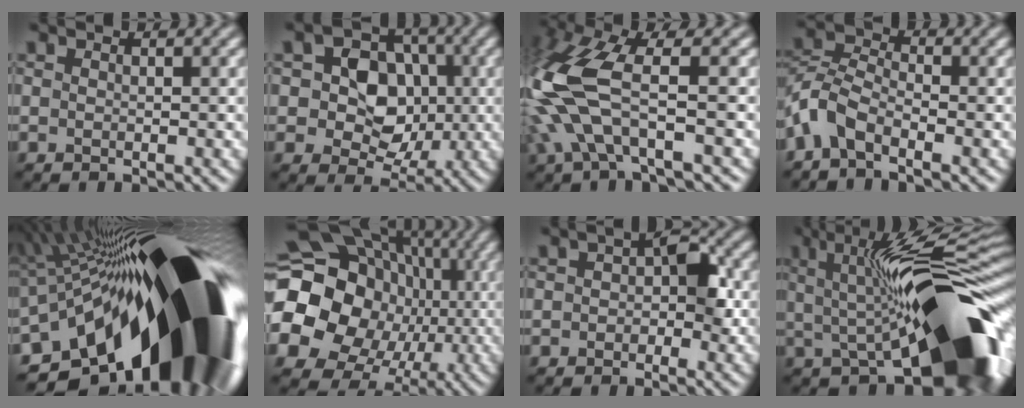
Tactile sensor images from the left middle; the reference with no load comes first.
{"total": 6.6, "force": [0.2, 5.2, 4.0], "torque": [-0.052, 0.002, -0.009]}
{"total": 9.9, "force": [-0.7, 4.5, 8.8], "torque": [-0.212, 0.000, -0.020]}
{"total": 4.7, "force": [-3.2, 2.4, 2.4], "torque": [-0.051, 0.002, -0.076]}
{"total": 22.0, "force": [-6.9, 10.1, 18.3], "torque": [-0.283, -0.043, -0.111]}
{"total": 24.7, "force": [-1.9, 22.9, 9.1], "torque": [-0.195, 0.015, -0.048]}
{"total": 3.5, "force": [0.3, 2.2, 2.8], "torque": [-0.032, 0.005, -0.006]}
{"total": 16.1, "force": [0.4, 6.0, 14.9], "torque": [-0.195, 0.008, 0.017]}